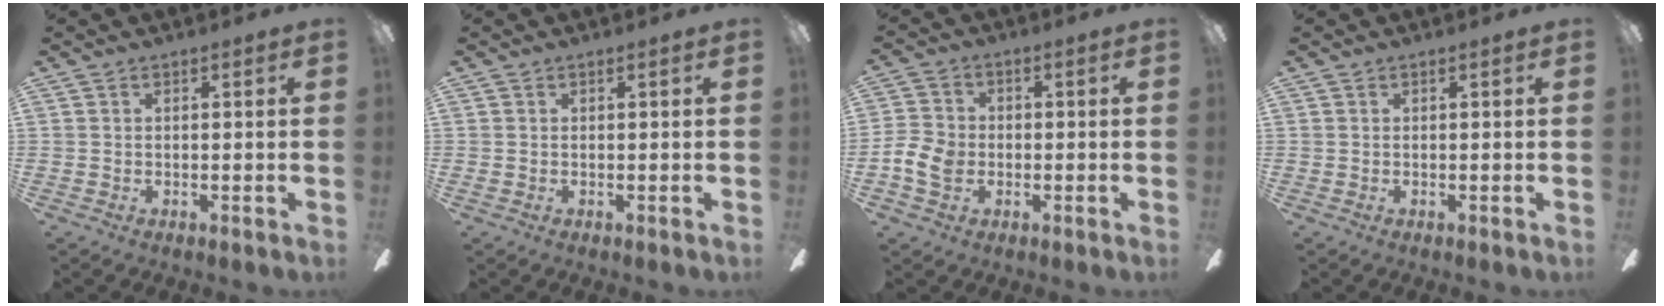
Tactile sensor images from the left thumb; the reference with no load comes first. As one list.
[{"total": 0.0}, {"total": 6.0, "force": [-1.6, 4.9, 3.2], "torque": [-0.075, 0.011, -0.031]}, {"total": 0.0}]